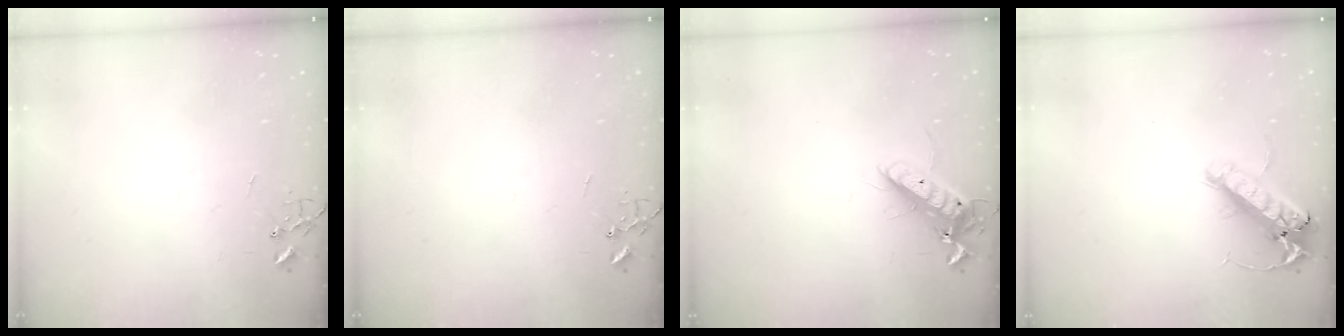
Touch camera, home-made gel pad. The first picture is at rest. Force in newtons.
{"total": 0.0}
{"total": 12.3, "press": 12.2, "slide": 1.7}
{"total": 15.2, "press": 15.0, "slide": 2.7}